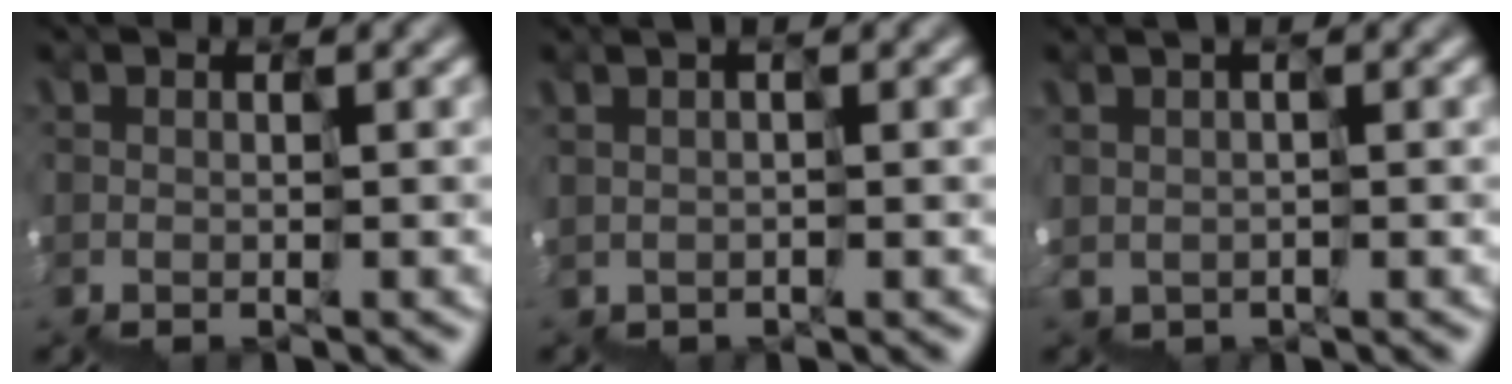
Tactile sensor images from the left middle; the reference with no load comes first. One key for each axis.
{"total": 1.0, "fx": 0.2, "fy": -0.8, "fz": -0.6, "tx": 0.013, "ty": 0.003, "tz": 0.008}
{"total": 1.1, "fx": 0.5, "fy": -0.1, "fz": -1.0, "tx": 0.016, "ty": 0.005, "tz": 0.013}